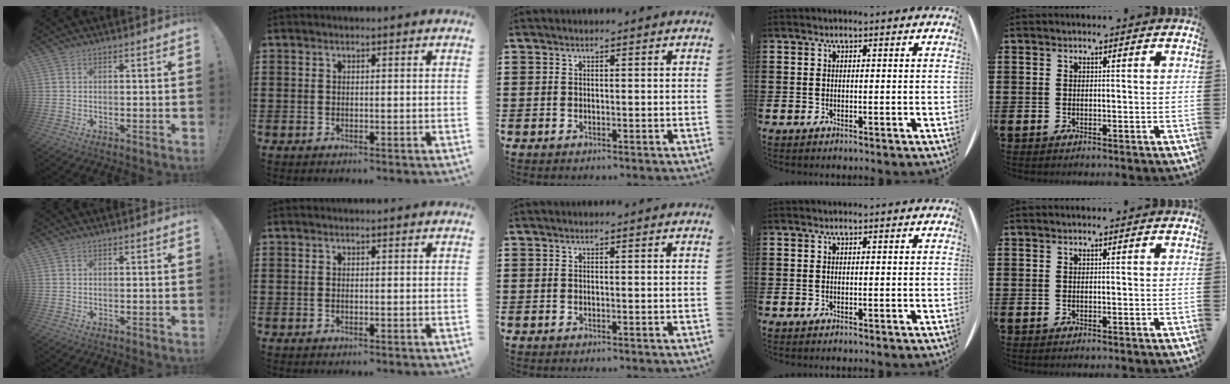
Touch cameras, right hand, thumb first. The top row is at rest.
{}